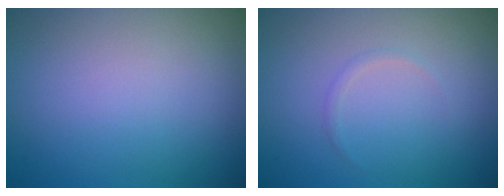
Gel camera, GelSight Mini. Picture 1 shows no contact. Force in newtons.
{"total": 0.5, "press": 0.5, "slide": 0.0}